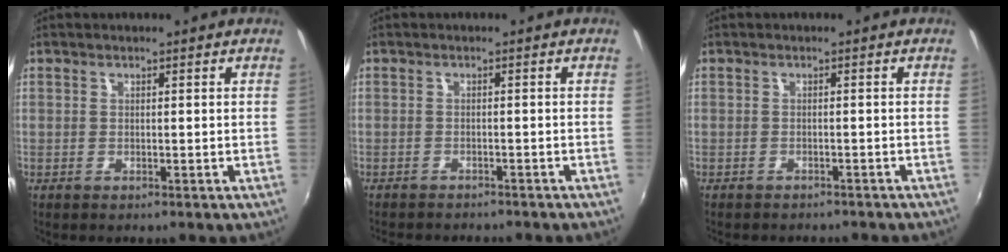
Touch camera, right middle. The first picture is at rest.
{"total": 6.1, "force": [-5.5, 1.4, 2.1], "torque": [-0.053, -0.014, -0.078]}
{"total": 4.5, "force": [-4.1, 1.3, 1.5], "torque": [-0.038, -0.014, -0.054]}